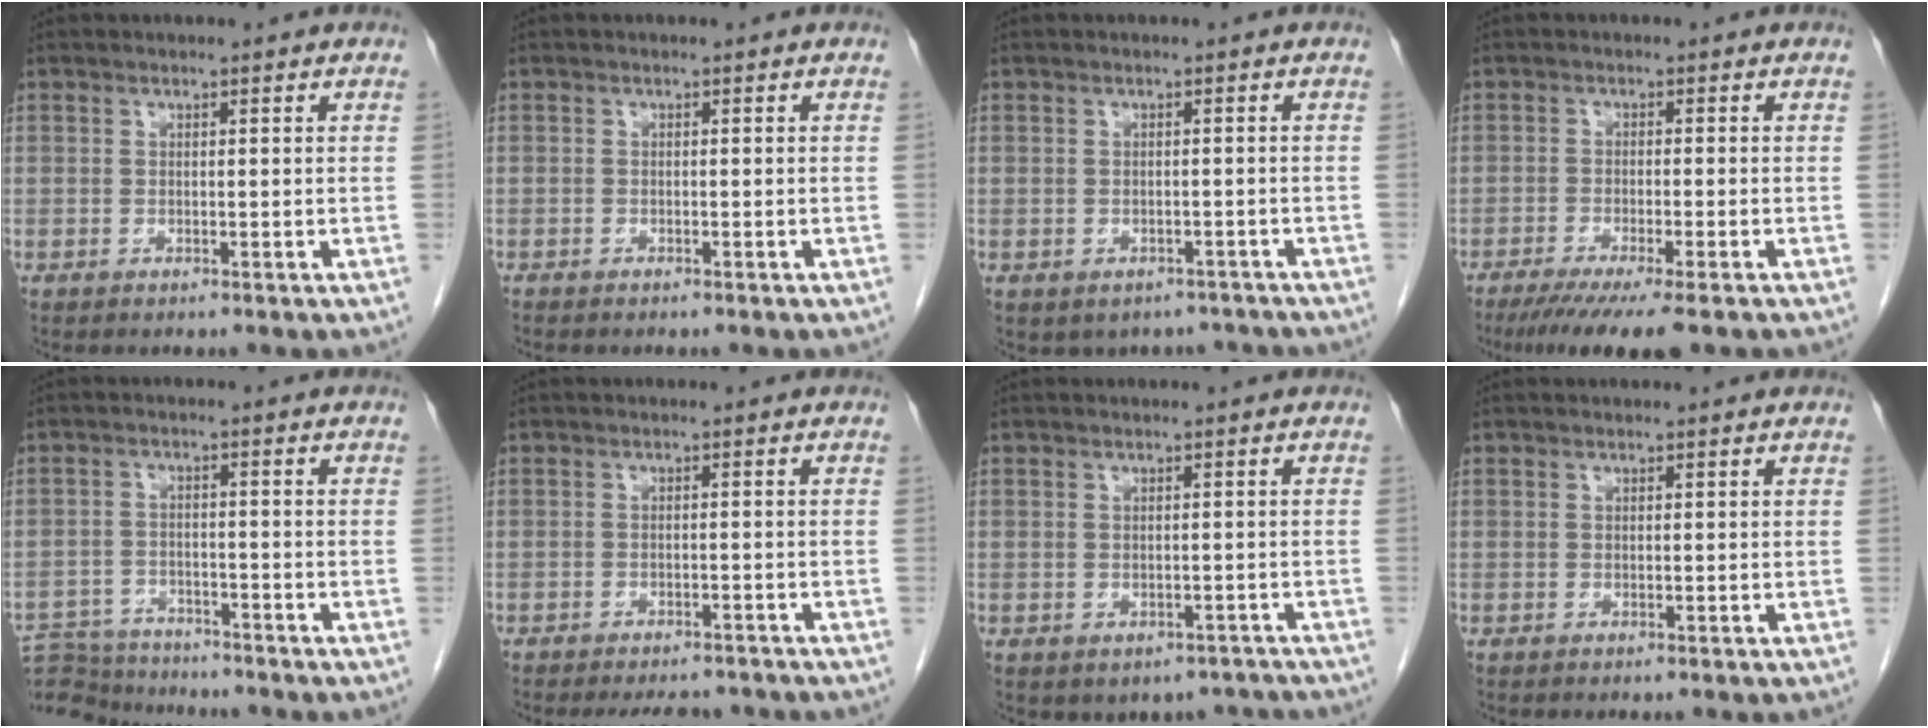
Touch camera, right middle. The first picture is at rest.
{"total": 1.0, "force": [-0.9, 0.3, 0.3], "torque": [-0.010, 0.000, -0.016]}
{"total": 5.1, "force": [-4.1, 3.0, 0.5], "torque": [0.007, 0.015, -0.047]}
{"total": 8.6, "force": [-6.4, 0.2, 5.7], "torque": [-0.082, -0.019, -0.101]}
{"total": 10.2, "force": [-9.8, 2.3, 1.5], "torque": [-0.030, 0.006, -0.158]}
{"total": 7.2, "force": [-6.6, 2.2, 2.0], "torque": [-0.021, -0.001, -0.080]}
{"total": 5.3, "force": [-4.1, 3.2, 0.8], "torque": [0.006, 0.016, -0.047]}
{"total": 0.0}